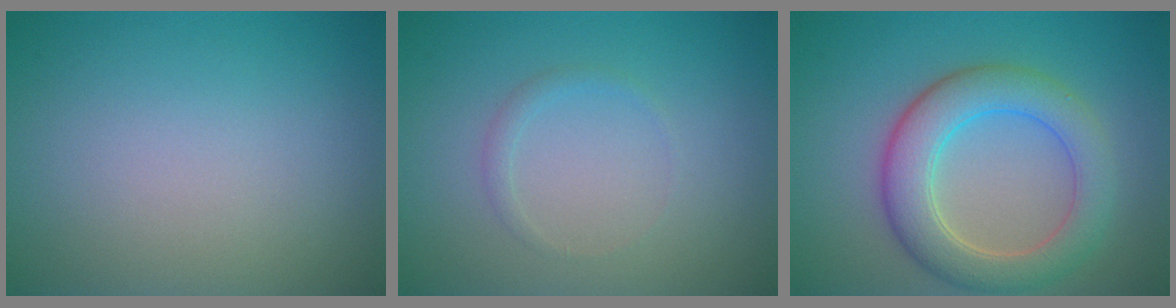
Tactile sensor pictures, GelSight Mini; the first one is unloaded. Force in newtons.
{"total": 0.9, "press": 0.9, "slide": 0.1}
{"total": 6.0, "press": 6.0, "slide": 0.2}